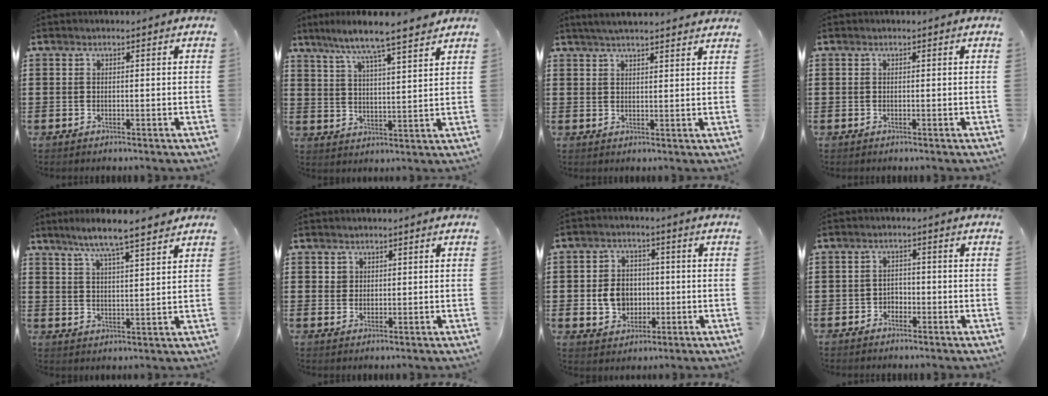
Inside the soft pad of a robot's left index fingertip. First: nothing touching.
{"total": 6.8, "force": [5.9, -0.2, 3.3], "torque": [-0.087, -0.029, 0.099]}
{"total": 3.2, "force": [3.1, -0.2, 0.9], "torque": [-0.024, -0.003, 0.057]}
{"total": 0.0}
{"total": 6.5, "force": [5.6, 0.0, 3.3], "torque": [-0.081, -0.017, 0.097]}
{"total": 1.8, "force": [1.3, 1.3, 0.1], "torque": [-0.007, 0.004, 0.025]}
{"total": 5.9, "force": [-0.4, 5.0, 3.0], "torque": [-0.053, 0.006, -0.010]}
{"total": 1.8, "force": [-1.3, 1.2, 0.1], "torque": [-0.010, 0.001, -0.032]}